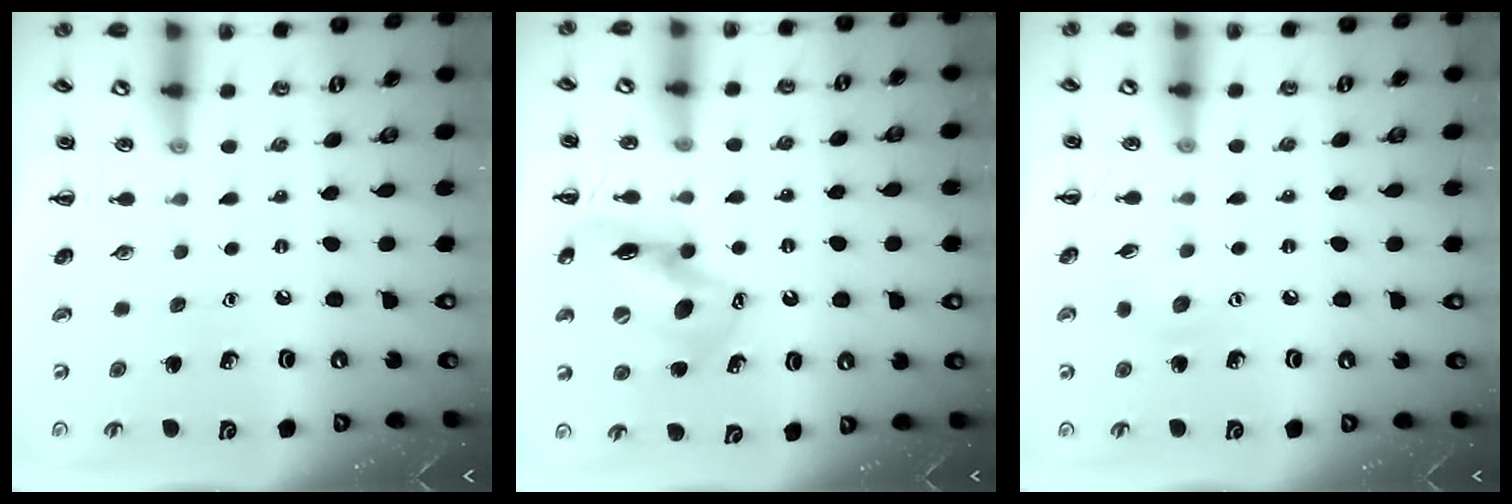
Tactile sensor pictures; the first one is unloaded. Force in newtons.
{"total": 13.6, "press": 13.1, "slide": 3.6}
{"total": 5.6, "press": 5.5, "slide": 1.1}